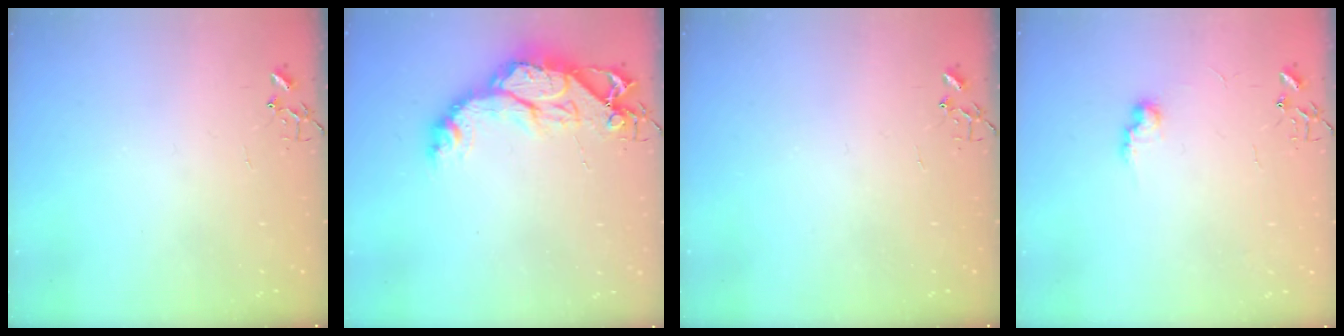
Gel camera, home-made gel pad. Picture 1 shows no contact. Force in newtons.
{"total": 15.9, "press": 15.9, "slide": 1.7}
{"total": 0.0}
{"total": 7.5, "press": 7.5, "slide": 0.5}